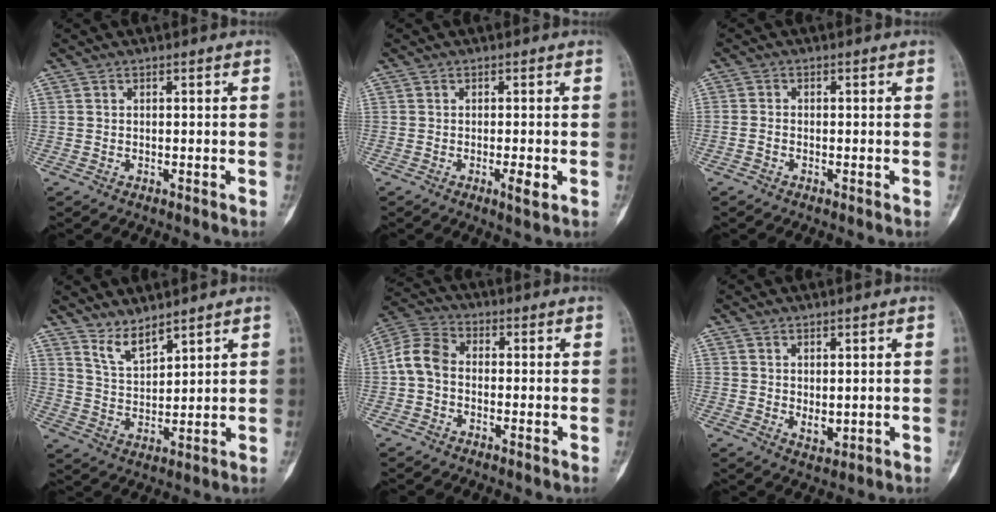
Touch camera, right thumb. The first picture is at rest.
{"total": 2.6, "force": [-0.8, 0.5, 2.4], "torque": [-0.042, -0.006, -0.013]}
{"total": 1.2, "force": [-0.6, 0.8, 0.6], "torque": [-0.013, 0.003, -0.015]}
{"total": 5.8, "force": [5.0, 1.7, 2.5], "torque": [-0.041, -0.045, 0.107]}
{"total": 7.1, "force": [-0.6, 5.2, 4.8], "torque": [-0.088, 0.021, -0.027]}
{"total": 2.8, "force": [0.5, 1.7, 2.2], "torque": [-0.026, -0.012, 0.016]}